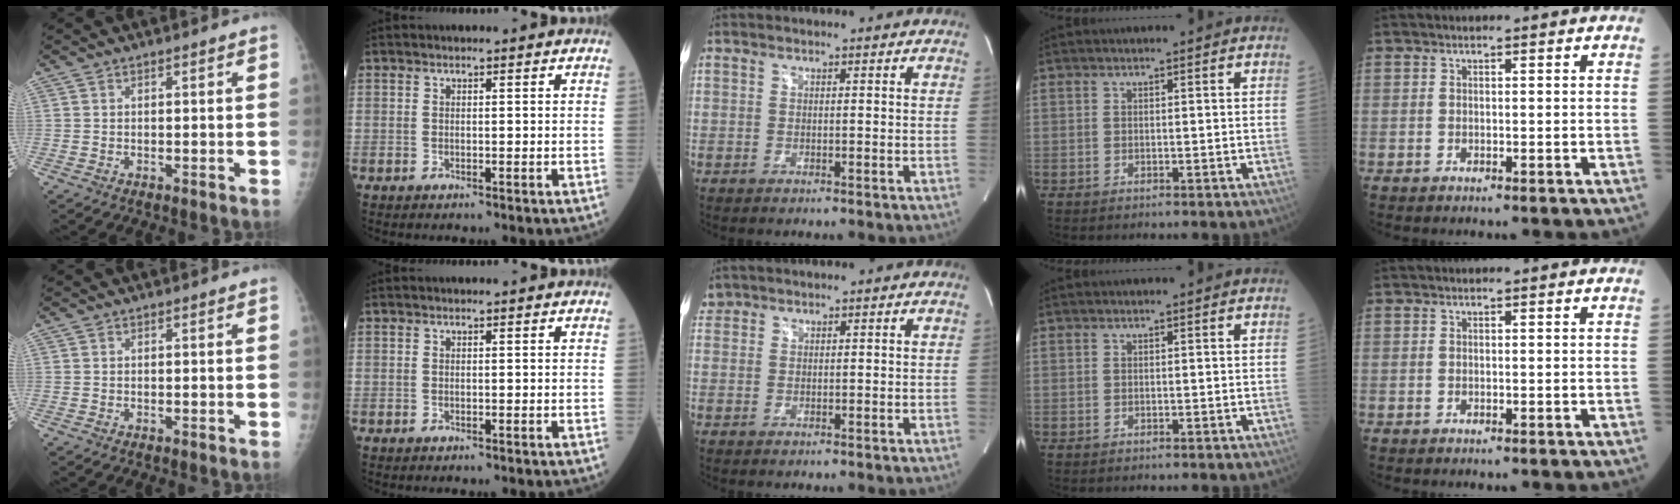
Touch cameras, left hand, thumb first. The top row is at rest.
{"middle": {"total": 1.8, "force": [1.4, 1.2, -0.1], "torque": [0.005, 0.013, 0.026]}}